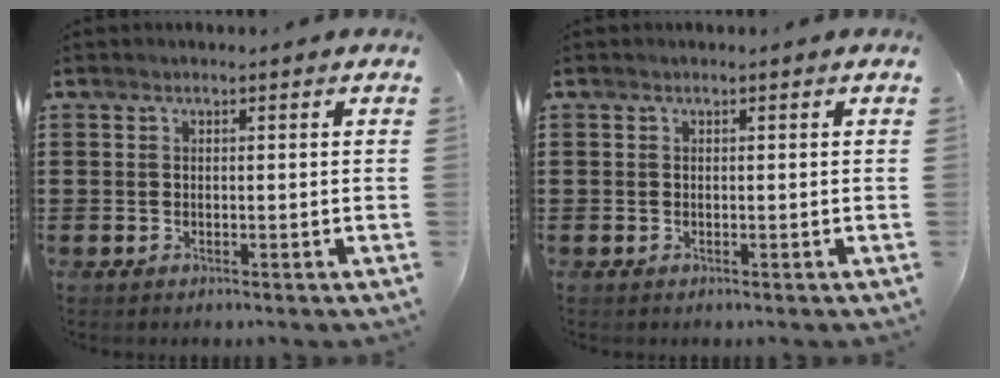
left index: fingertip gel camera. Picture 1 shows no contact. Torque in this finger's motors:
{"motor_torque": [-0.05, -0.04, -0.04, -0.03]}